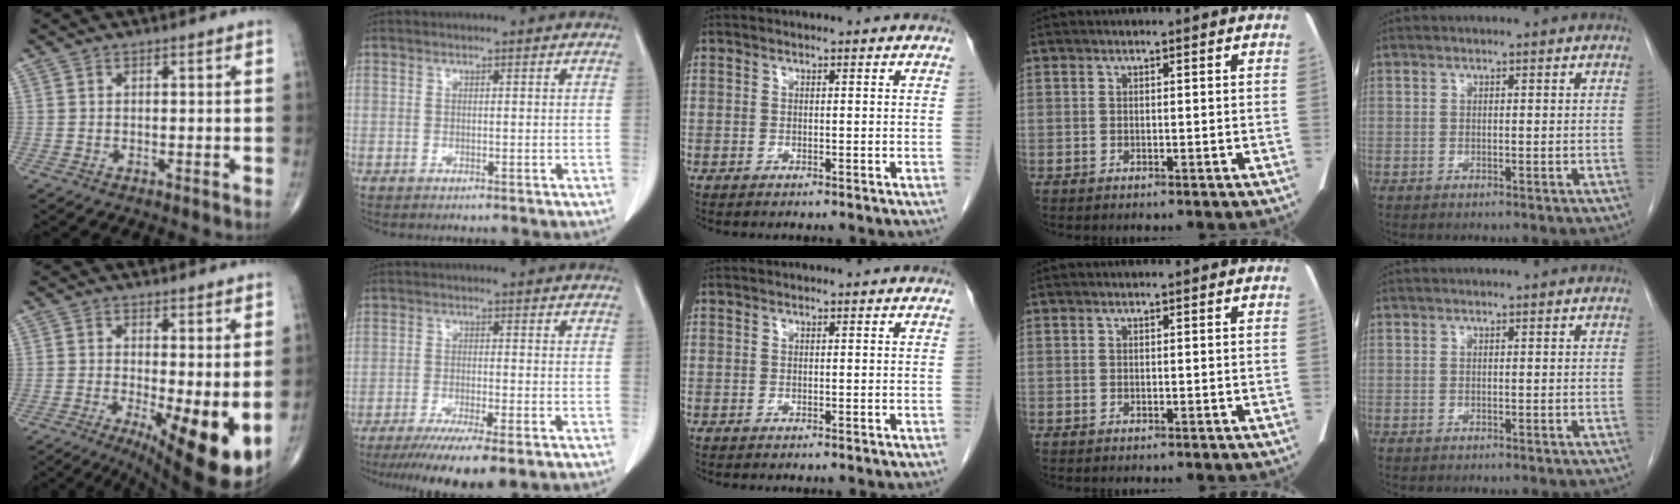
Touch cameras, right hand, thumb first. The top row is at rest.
{"thumb": {"total": 12.8, "force": [-2.3, 3.9, 12.0], "torque": [-0.175, -0.026, -0.022]}, "index": {"total": 11.8, "force": [-8.7, 1.3, 7.9], "torque": [-0.114, -0.025, -0.132]}}